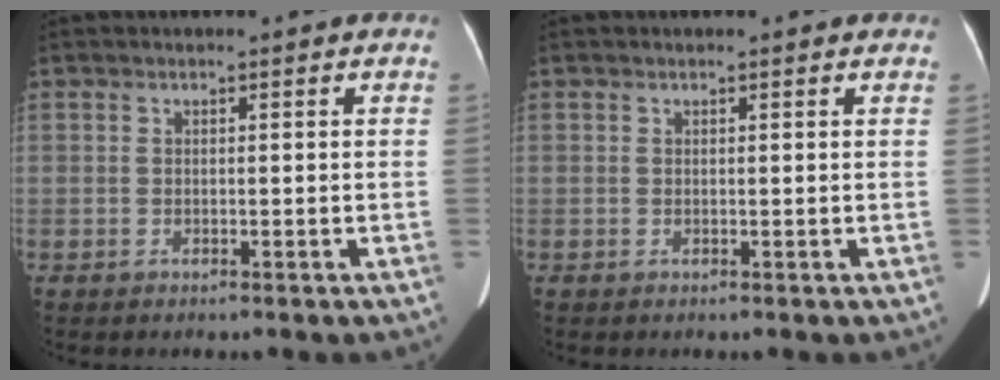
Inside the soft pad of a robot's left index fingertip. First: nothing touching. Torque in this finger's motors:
{"motor_torque": [-0.08, 0.17, -0.41, -0.21]}